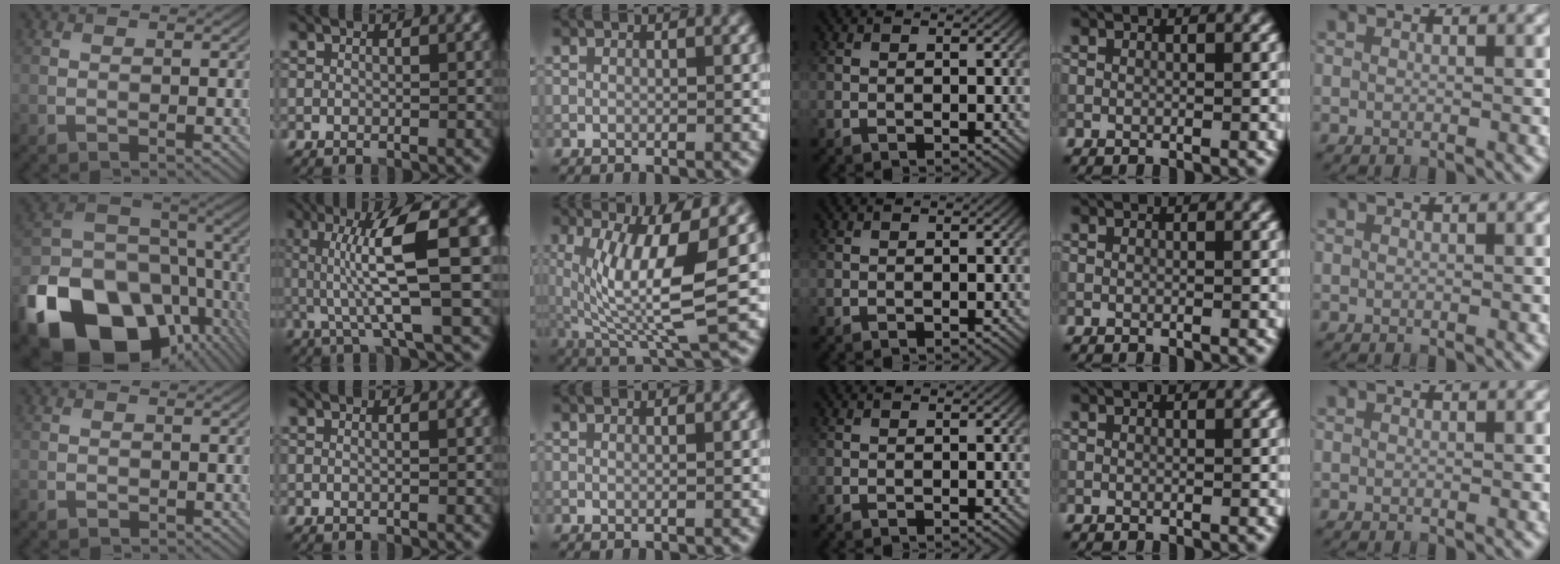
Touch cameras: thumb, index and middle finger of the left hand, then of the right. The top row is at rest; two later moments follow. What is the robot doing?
{"motion": "lift_and_place", "object": "calculator"}